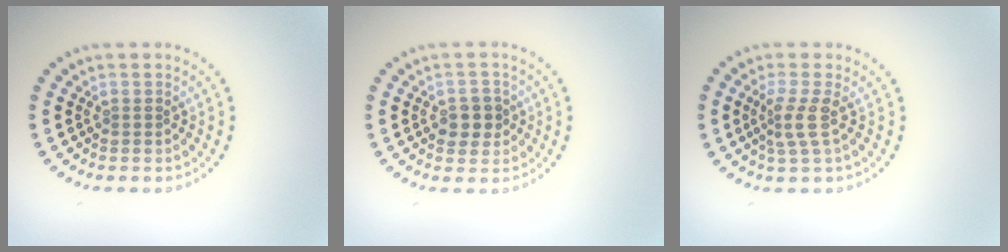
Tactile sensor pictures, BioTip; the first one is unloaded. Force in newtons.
{"total": 2.4, "press": 2.3, "slide": 0.6}
{"total": 2.4, "press": 1.7, "slide": 1.7}